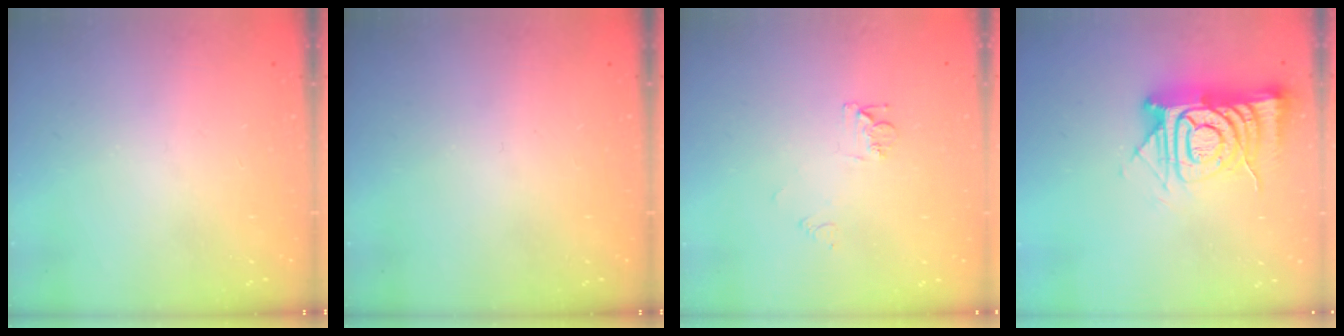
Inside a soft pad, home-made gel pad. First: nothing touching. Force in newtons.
{"total": 0.0}
{"total": 6.3, "press": 6.3, "slide": 0.6}
{"total": 15.8, "press": 15.7, "slide": 1.4}